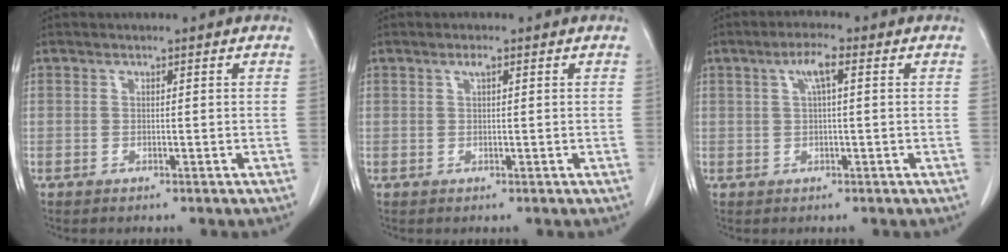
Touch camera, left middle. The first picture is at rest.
{"total": 1.0, "force": [0.5, 0.1, 0.9], "torque": [-0.017, 0.002, 0.008]}
{"total": 3.3, "force": [1.1, 0.4, 3.1], "torque": [-0.060, 0.010, 0.020]}